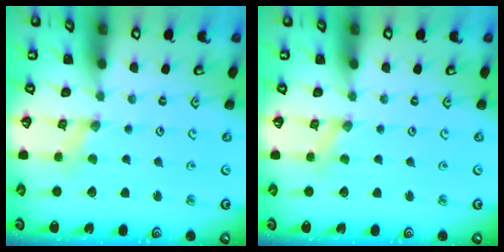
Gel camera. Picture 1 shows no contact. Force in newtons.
{"total": 0.0}